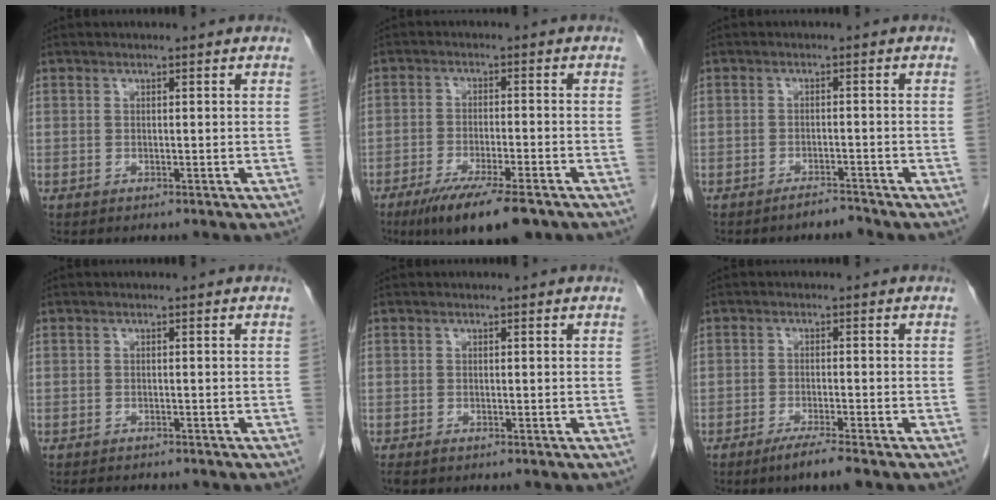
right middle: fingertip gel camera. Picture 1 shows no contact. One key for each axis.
{"total": 11.0, "fx": -7.7, "fy": 1.9, "fz": 7.7, "tx": -0.122, "ty": -0.022, "tz": -0.121}
{"total": 1.9, "fx": -1.8, "fy": 0.1, "fz": 0.3, "tx": -0.005, "ty": -0.003, "tz": -0.029}
{"total": 2.9, "fx": -2.6, "fy": 0.7, "fz": 1.0, "tx": -0.019, "ty": -0.006, "tz": -0.033}
{"total": 0.6, "fx": -0.5, "fy": 0.1, "fz": 0.3, "tx": -0.011, "ty": -0.003, "tz": -0.009}
{"total": 3.4, "fx": -2.5, "fy": -0.2, "fz": 2.3, "tx": -0.045, "ty": -0.007, "tz": -0.048}